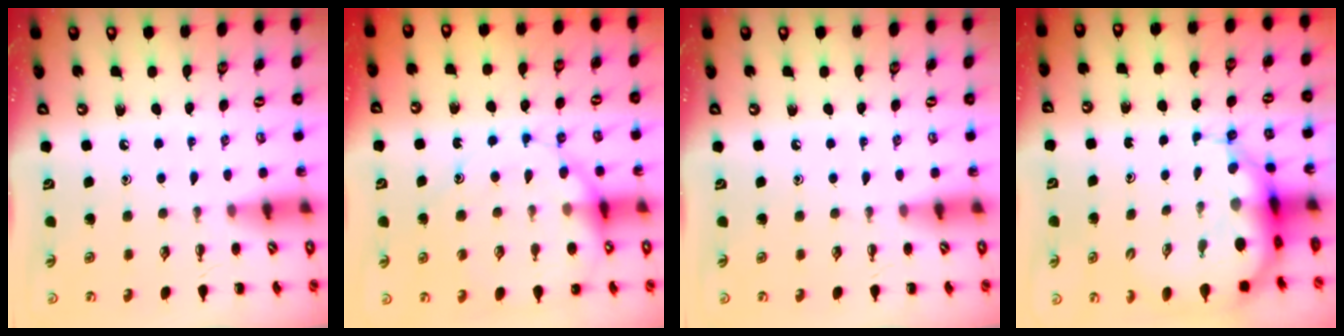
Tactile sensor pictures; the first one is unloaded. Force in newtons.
{"total": 17.0, "press": 16.8, "slide": 2.8}
{"total": 0.0}
{"total": 9.3, "press": 8.9, "slide": 2.8}